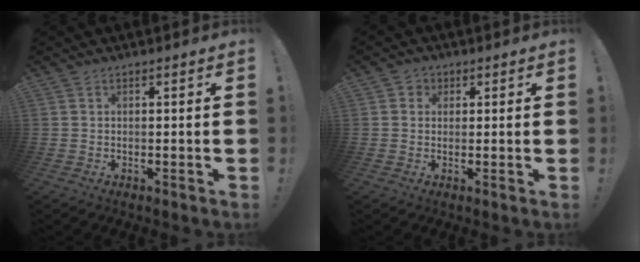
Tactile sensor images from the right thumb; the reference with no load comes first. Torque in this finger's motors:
{"motor_torque": [0.00, 0.00, 0.03, -0.02, 0.00]}